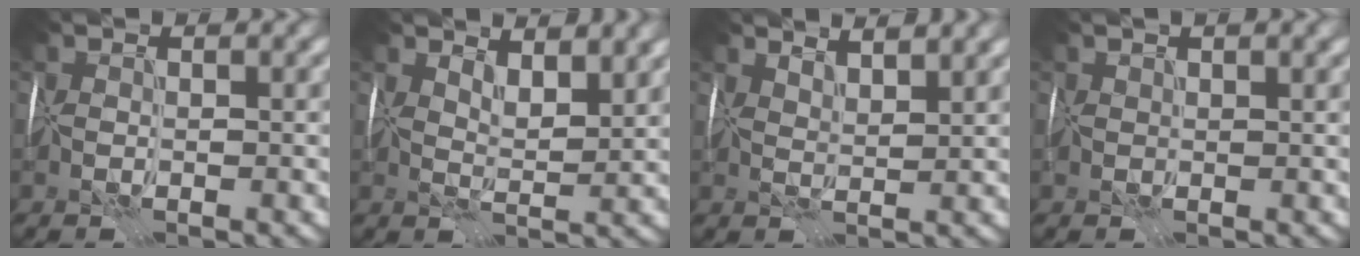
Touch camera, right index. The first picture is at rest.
{"total": 2.9, "force": [2.3, 0.7, 1.7], "torque": [-0.028, -0.007, 0.036]}
{"total": 3.3, "force": [2.9, 0.3, 1.4], "torque": [-0.019, 0.004, 0.037]}
{"total": 2.0, "force": [1.4, 0.6, 1.3], "torque": [-0.021, 0.005, 0.026]}